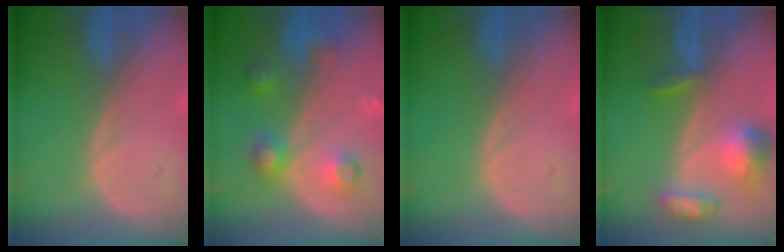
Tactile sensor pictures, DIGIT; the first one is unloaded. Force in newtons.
{"total": 5.6, "press": 5.6, "slide": 0.3}
{"total": 0.0}
{"total": 7.1, "press": 6.5, "slide": 2.7}